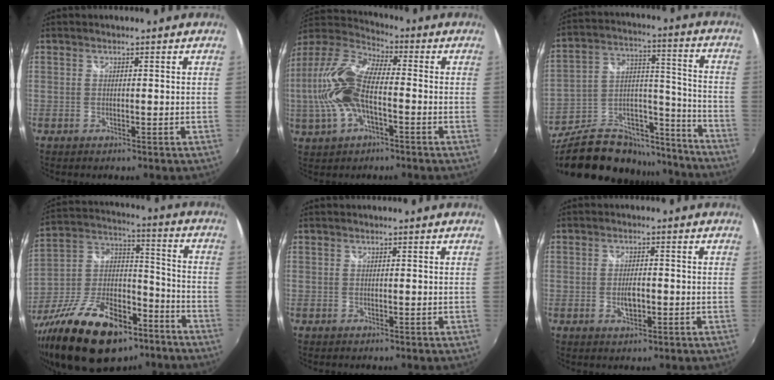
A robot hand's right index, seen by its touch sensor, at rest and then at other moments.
{"total": 16.0, "force": [-2.4, 7.6, 13.9], "torque": [-0.291, 0.009, -0.050]}
{"total": 28.3, "force": [-21.2, 13.2, 13.2], "torque": [-0.257, 0.039, -0.307]}
{"total": 25.6, "force": [-16.0, 12.5, 15.7], "torque": [-0.302, -0.002, -0.254]}
{"total": 0.0}
{"total": 3.3, "force": [-0.9, 1.5, 2.7], "torque": [-0.050, -0.003, -0.015]}